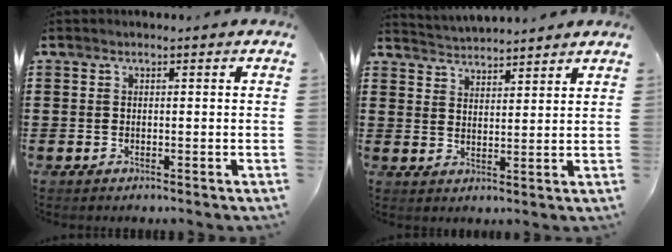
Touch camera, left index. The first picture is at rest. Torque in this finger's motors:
{"motor_torque": [1.23, -0.91, 0.25, 0.05]}